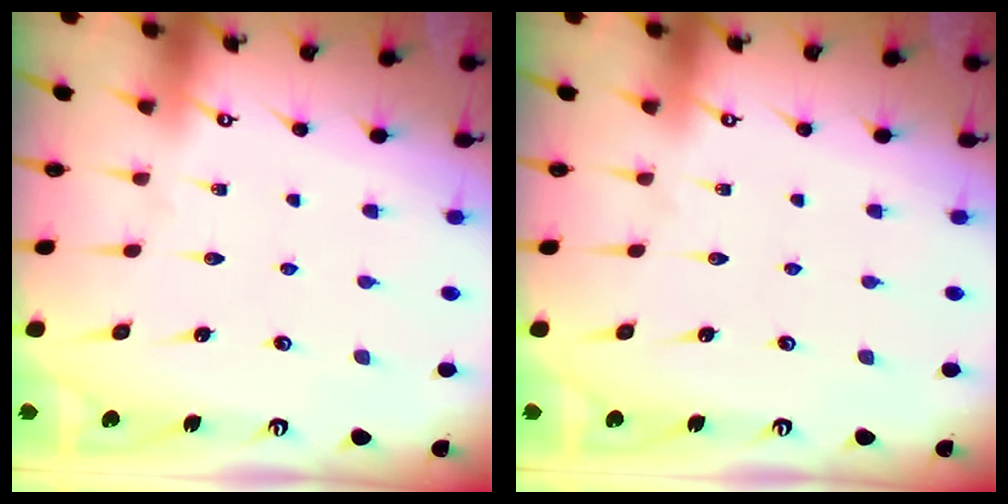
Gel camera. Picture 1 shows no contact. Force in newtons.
{"total": 0.0}